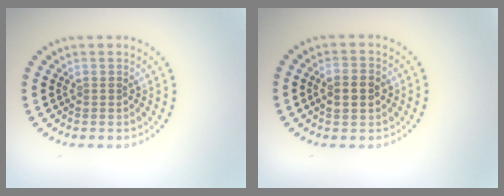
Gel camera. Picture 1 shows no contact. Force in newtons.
{"total": 2.6, "press": 2.6, "slide": 0.2}